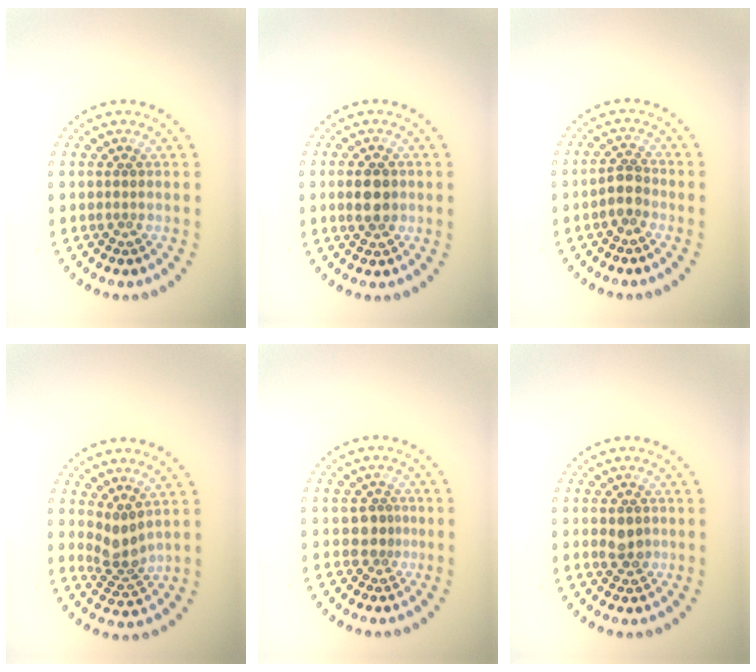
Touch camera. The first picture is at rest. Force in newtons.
{"total": 2.8, "press": 2.8, "slide": 0.2}
{"total": 1.9, "press": 1.6, "slide": 1.0}
{"total": 2.7, "press": 2.1, "slide": 1.7}
{"total": 1.6, "press": 1.1, "slide": 1.1}
{"total": 1.9, "press": 1.8, "slide": 0.3}